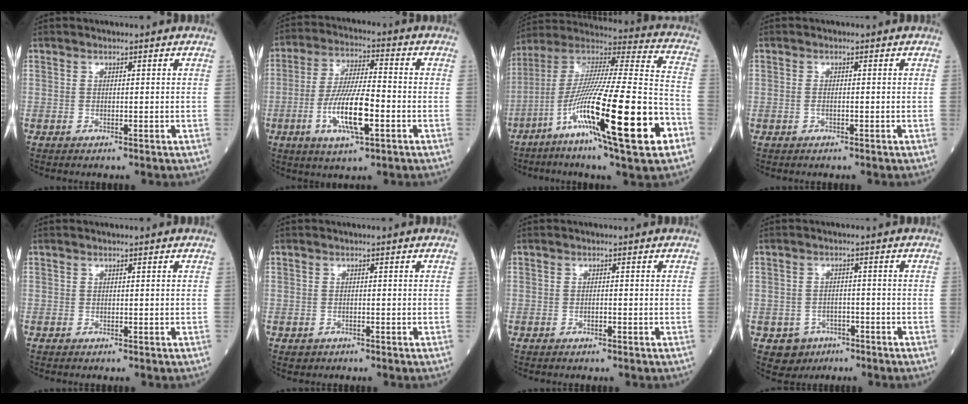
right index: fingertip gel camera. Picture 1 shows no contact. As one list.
[{"total": 11.1, "force": [-3.4, 2.2, 10.3], "torque": [-0.198, -0.003, -0.061]}, {"total": 27.2, "force": [-10.6, 2.0, 25.0], "torque": [-0.421, -0.039, -0.183]}, {"total": 0.8, "force": [-0.2, 0.2, 0.7], "torque": [-0.015, 0.001, -0.005]}, {"total": 0.0}, {"total": 1.1, "force": [-0.6, 0.9, 0.0], "torque": [-0.004, 0.004, -0.008]}, {"total": 0.8, "force": [-0.4, 0.1, 0.7], "torque": [-0.014, 0.000, -0.005]}, {"total": 4.3, "force": [-2.1, 3.7, 0.2], "torque": [-0.002, 0.012, -0.027]}]